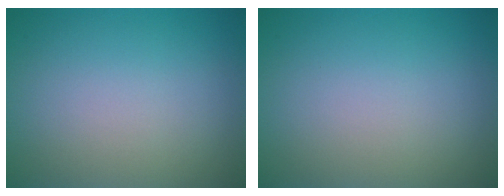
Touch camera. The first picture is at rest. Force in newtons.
{"total": 0.0}